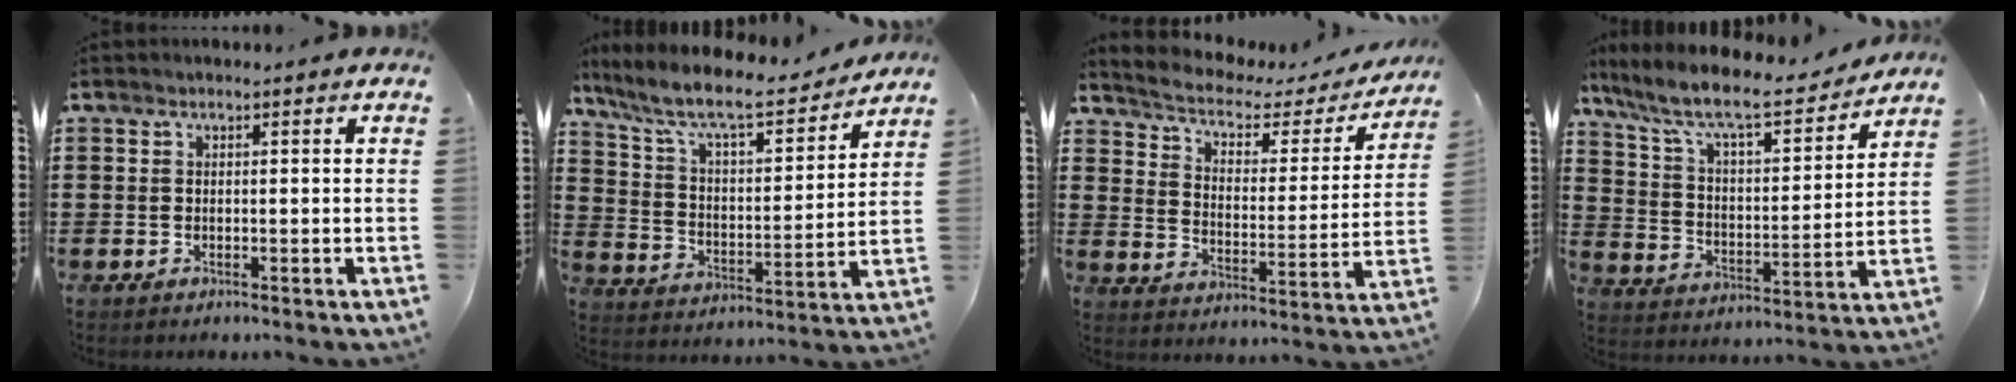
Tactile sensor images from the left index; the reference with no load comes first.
{"total": 9.6, "force": [8.2, 1.2, 4.8], "torque": [-0.127, -0.048, 0.136]}
{"total": 3.5, "force": [2.5, 1.6, 1.8], "torque": [-0.053, -0.017, 0.033]}
{"total": 9.5, "force": [8.1, 1.1, 4.9], "torque": [-0.129, -0.049, 0.134]}